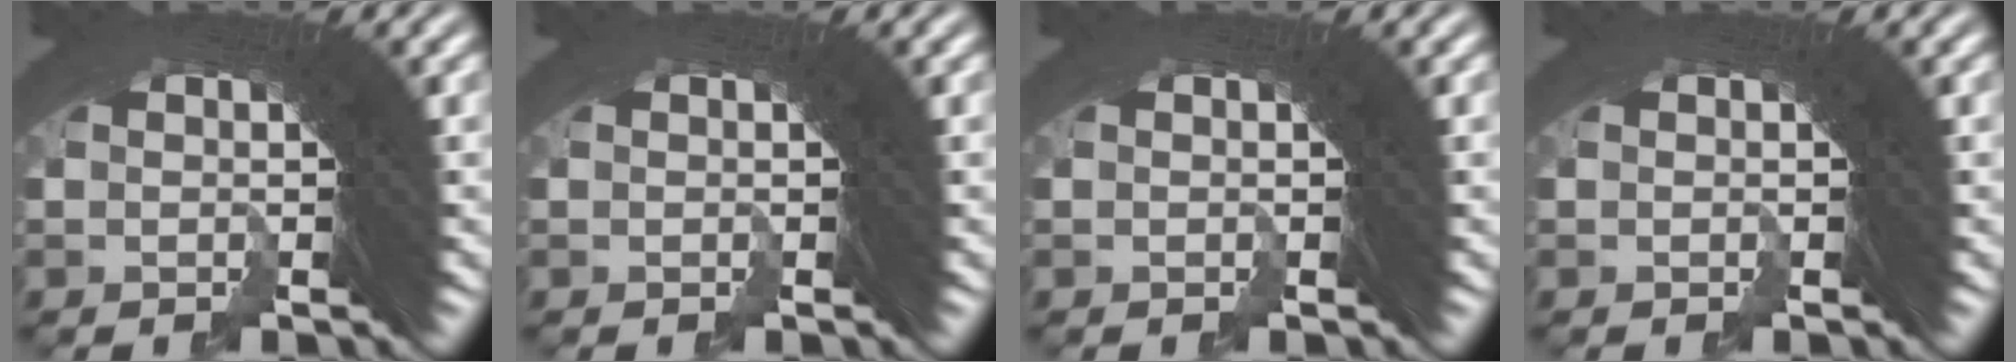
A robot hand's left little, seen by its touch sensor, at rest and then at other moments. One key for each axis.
{"total": 0.0}
{"total": 0.0}
{"total": 0.0}